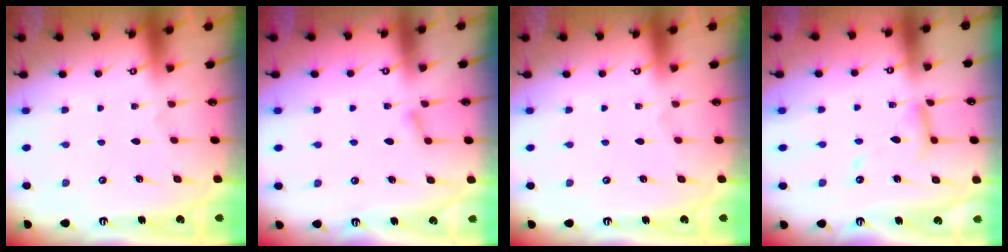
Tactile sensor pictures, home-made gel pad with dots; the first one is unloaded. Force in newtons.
{"total": 5.4, "press": 5.4, "slide": 0.8}
{"total": 0.0}
{"total": 11.3, "press": 11.3, "slide": 1.1}